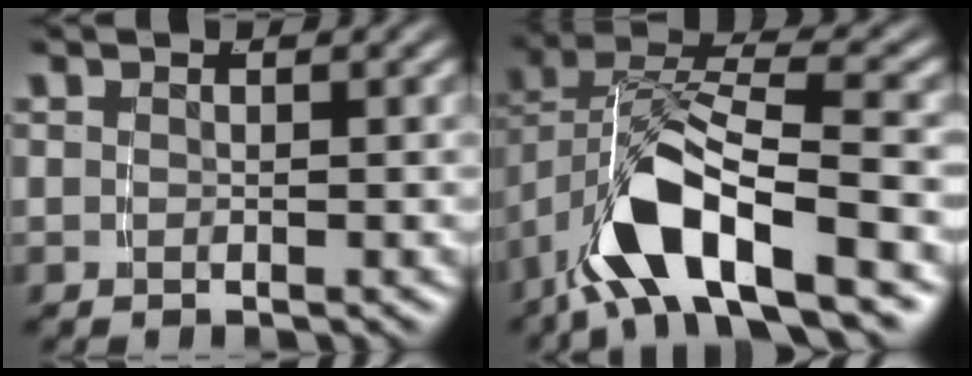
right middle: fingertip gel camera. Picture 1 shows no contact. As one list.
[{"total": 7.8, "force": [-2.4, 3.5, 6.6], "torque": [-0.145, -0.011, -0.031]}]